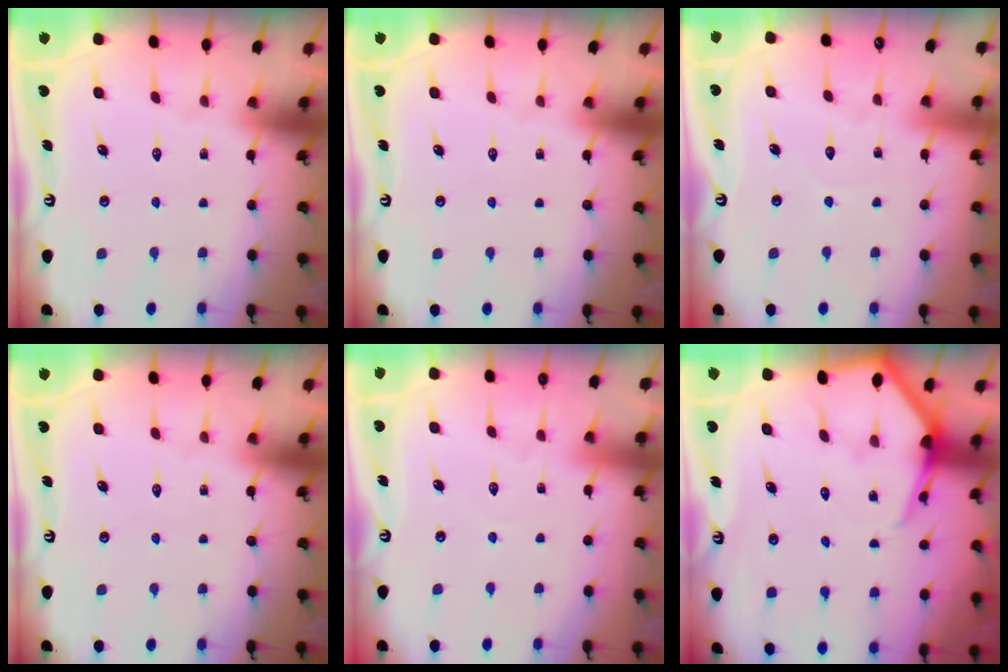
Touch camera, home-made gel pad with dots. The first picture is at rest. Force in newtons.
{"total": 0.0}
{"total": 3.5, "press": 3.5, "slide": 0.3}
{"total": 0.0}
{"total": 3.0, "press": 3.0, "slide": 0.3}
{"total": 5.4, "press": 5.3, "slide": 0.6}